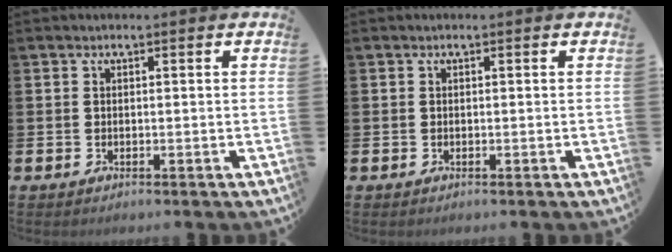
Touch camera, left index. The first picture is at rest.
{"total": 0.0}